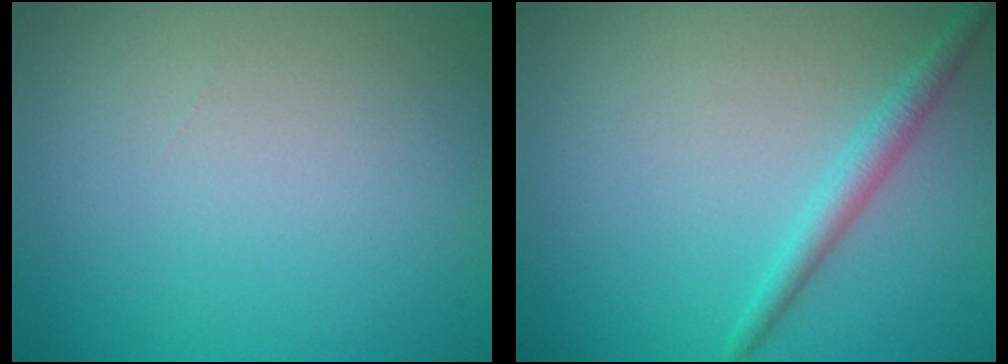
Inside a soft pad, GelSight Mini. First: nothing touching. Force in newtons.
{"total": 2.0, "press": 2.0, "slide": 0.1}